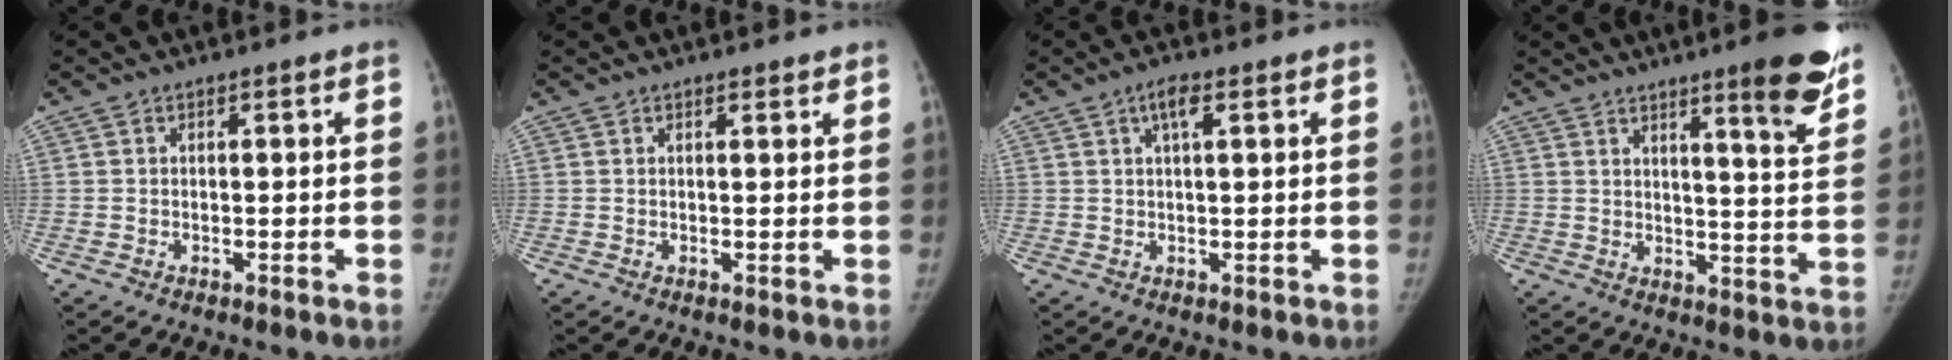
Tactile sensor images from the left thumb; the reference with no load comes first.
{"total": 1.3, "force": [1.1, 0.4, 0.6], "torque": [-0.006, -0.006, 0.015]}
{"total": 3.4, "force": [1.6, 1.0, 2.8], "torque": [-0.051, 0.004, 0.027]}
{"total": 11.6, "force": [7.8, 1.3, 8.5], "torque": [-0.090, -0.052, 0.104]}